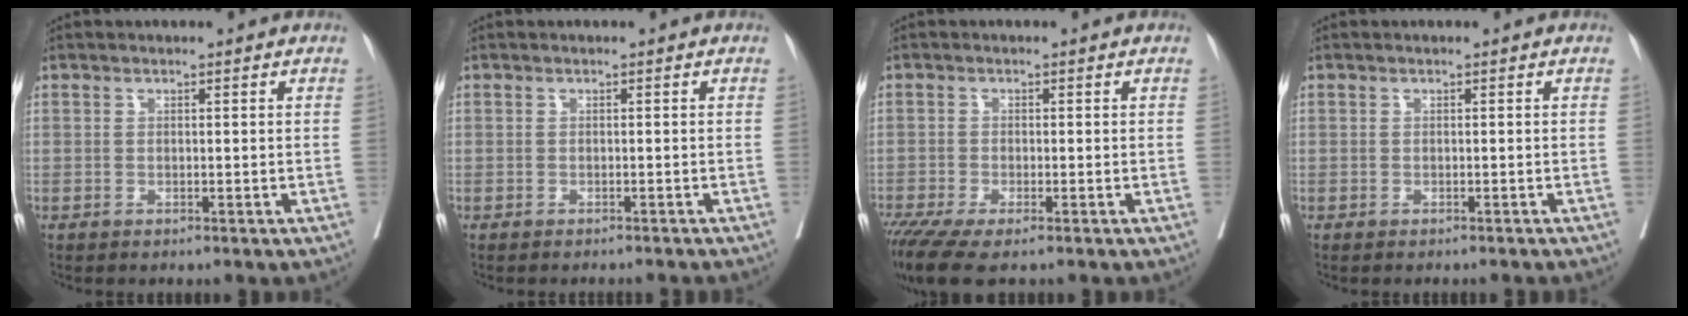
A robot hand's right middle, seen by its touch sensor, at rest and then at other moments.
{"total": 3.1, "force": [-3.0, -0.5, 0.9], "torque": [-0.012, -0.011, -0.035]}
{"total": 5.7, "force": [-3.8, 0.4, 4.2], "torque": [-0.072, -0.018, -0.071]}
{"total": 2.2, "force": [-2.1, -0.3, 0.7], "torque": [-0.010, -0.008, -0.025]}